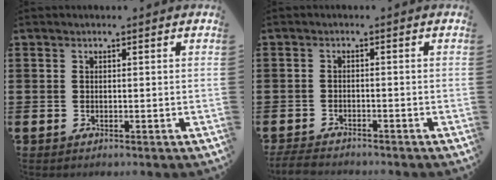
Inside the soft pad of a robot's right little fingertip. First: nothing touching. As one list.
[{"total": 2.1, "force": [-2.0, 0.2, 0.4], "torque": [-0.009, 0.004, -0.042]}]